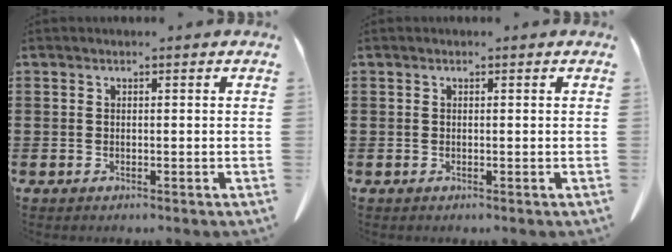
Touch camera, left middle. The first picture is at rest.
{"total": 0.0}